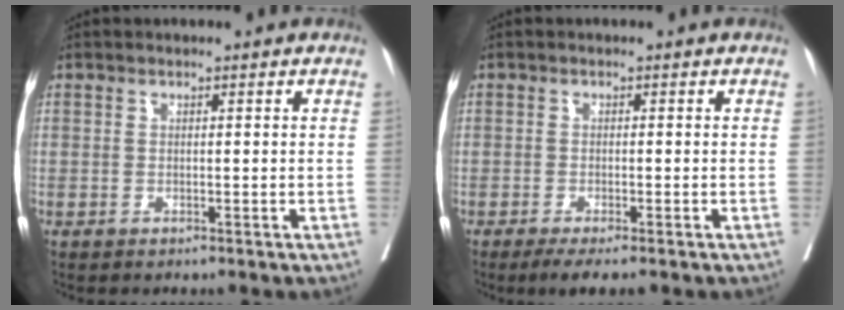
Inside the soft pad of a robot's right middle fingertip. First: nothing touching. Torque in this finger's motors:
{"motor_torque": [0.60, -0.52, 0.18, 0.07]}